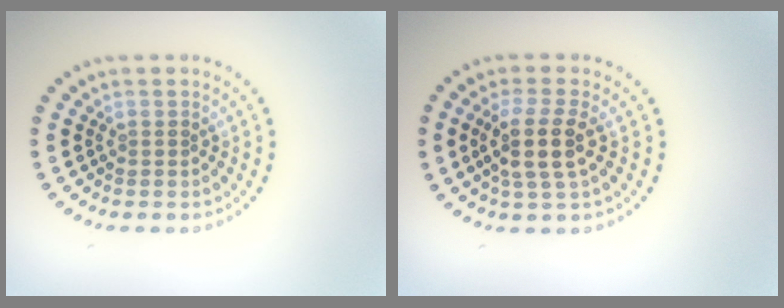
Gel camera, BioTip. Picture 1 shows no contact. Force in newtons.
{"total": 3.3, "press": 2.9, "slide": 1.6}